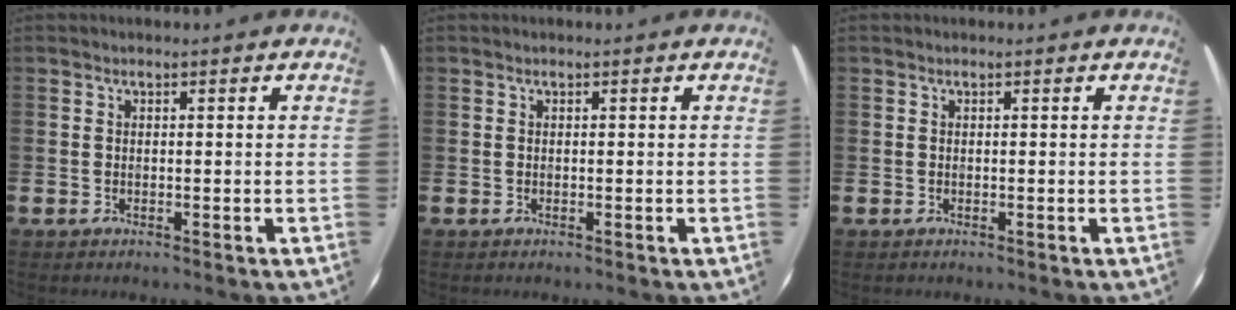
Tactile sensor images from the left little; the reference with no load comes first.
{"total": 0.0}
{"total": 0.0}